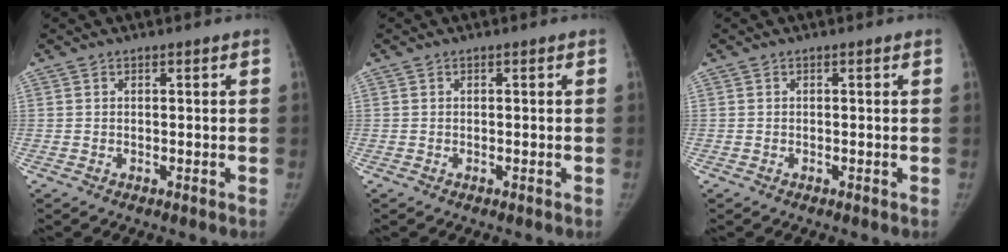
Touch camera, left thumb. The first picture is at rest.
{"total": 0.0}
{"total": 0.0}